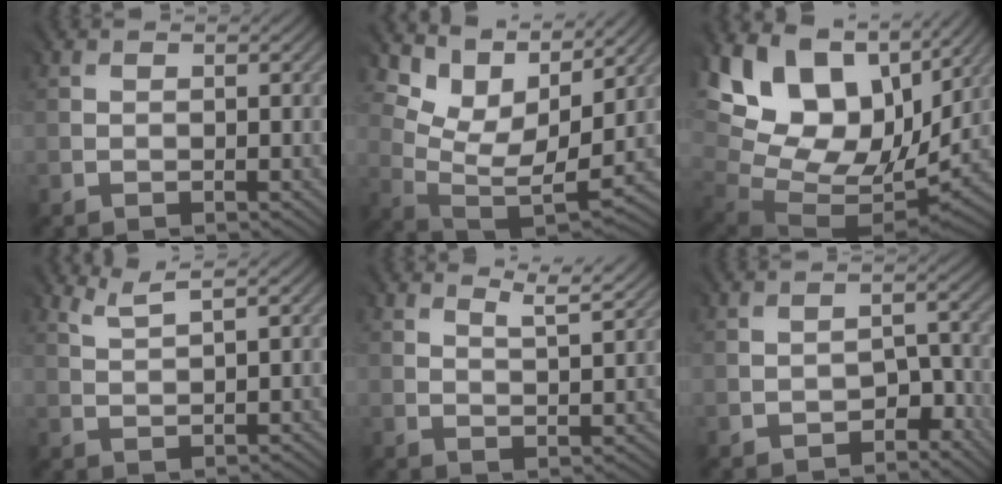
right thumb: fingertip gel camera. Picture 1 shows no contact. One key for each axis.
{"total": 9.0, "fx": 7.1, "fy": 3.2, "fz": 4.5, "tx": -0.109, "ty": -0.006, "tz": 0.140}
{"total": 18.4, "fx": 6.9, "fy": 11.2, "fz": 12.8, "tx": -0.257, "ty": 0.016, "tz": 0.135}
{"total": 2.2, "fx": 2.0, "fy": -0.4, "fz": 0.8, "tx": -0.022, "ty": 0.004, "tz": 0.050}
{"total": 4.6, "fx": 3.8, "fy": 0.8, "fz": 2.6, "tx": -0.045, "ty": -0.005, "tz": 0.071}
{"total": 3.8, "fx": -3.1, "fy": 1.6, "fz": 1.6, "tx": -0.016, "ty": 0.005, "tz": -0.049}